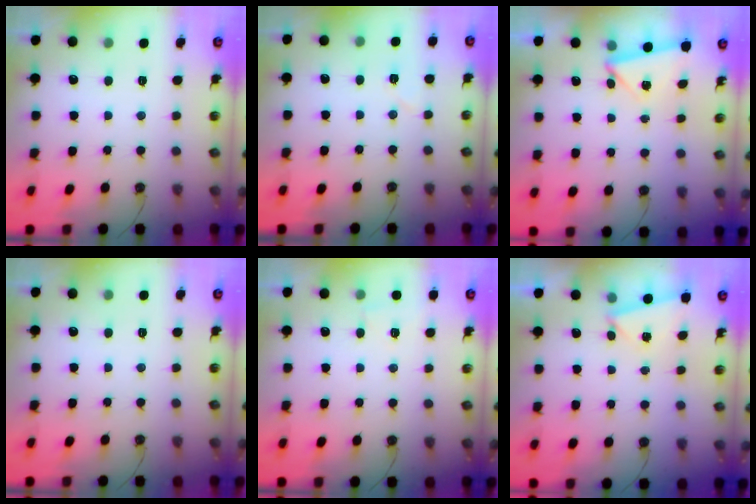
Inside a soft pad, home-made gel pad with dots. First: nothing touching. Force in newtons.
{"total": 4.6, "press": 4.3, "slide": 1.7}
{"total": 5.5, "press": 2.5, "slide": 5.0}
{"total": 0.0}
{"total": 3.3, "press": 3.3, "slide": 0.5}
{"total": 2.8, "press": 1.5, "slide": 2.3}